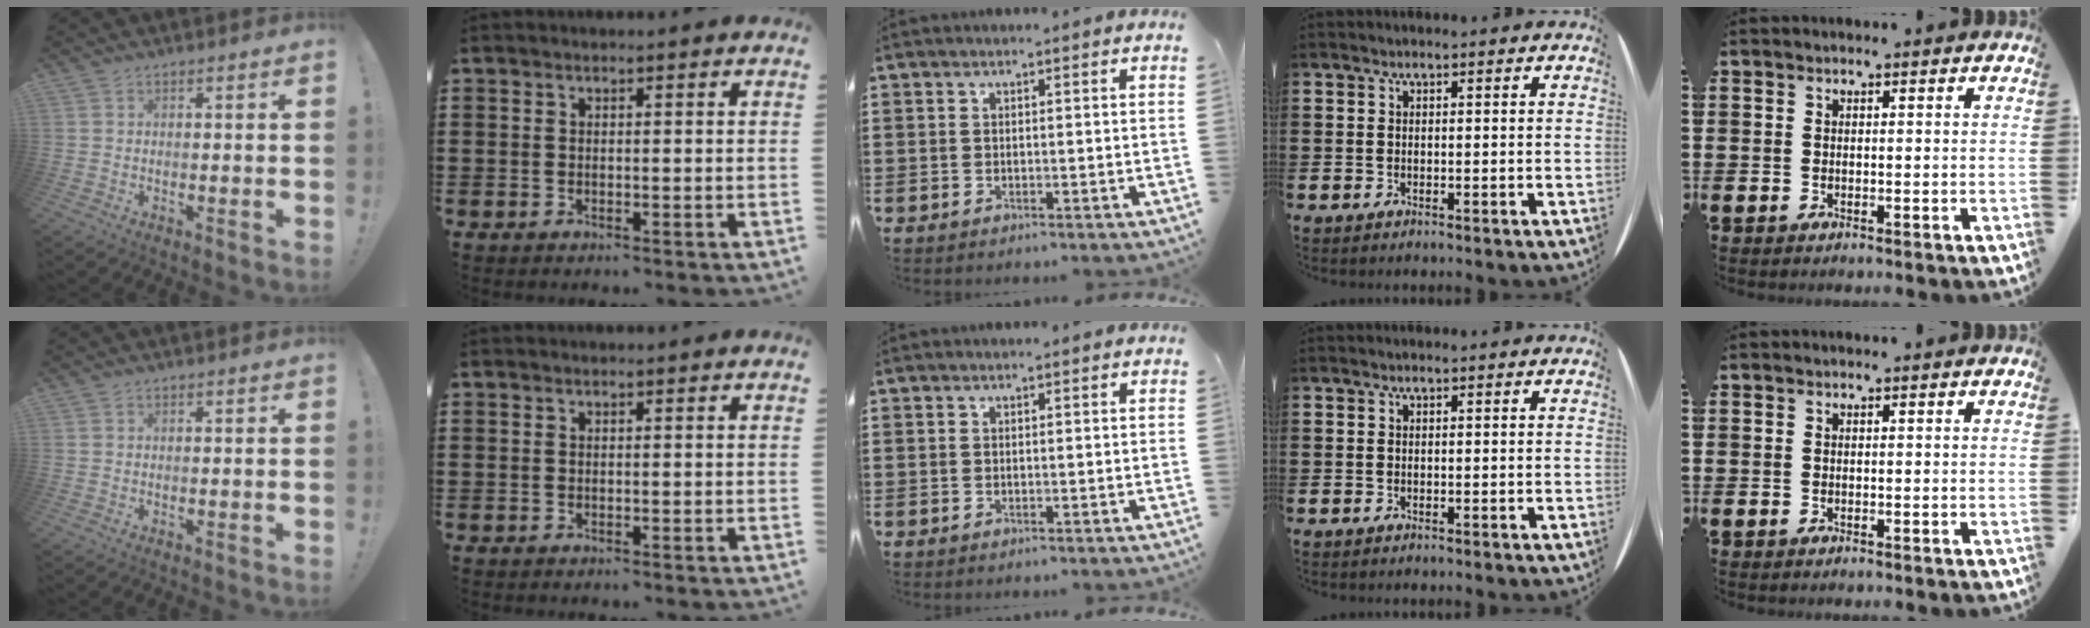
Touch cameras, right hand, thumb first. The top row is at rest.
{}